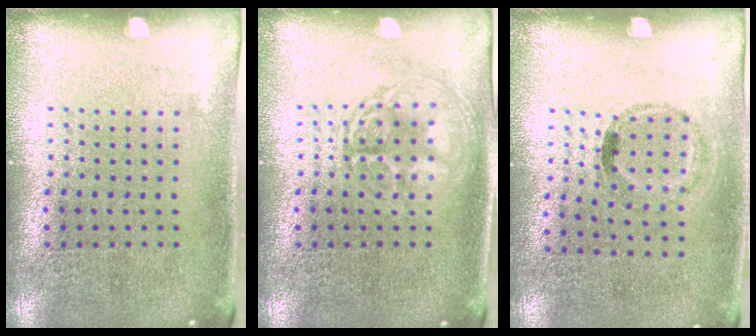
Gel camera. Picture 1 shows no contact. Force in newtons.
{"total": 2.7, "press": 2.7, "slide": 0.3}
{"total": 1.1, "press": 0.7, "slide": 0.9}